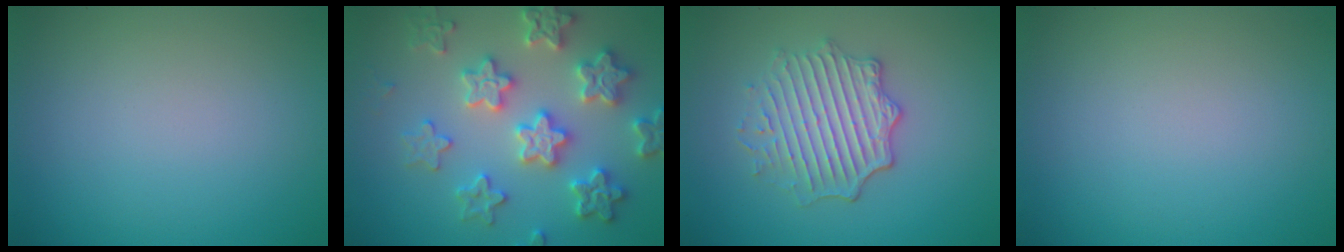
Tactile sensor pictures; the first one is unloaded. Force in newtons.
{"total": 6.1, "press": 6.0, "slide": 1.3}
{"total": 4.5, "press": 3.9, "slide": 2.3}
{"total": 0.0}